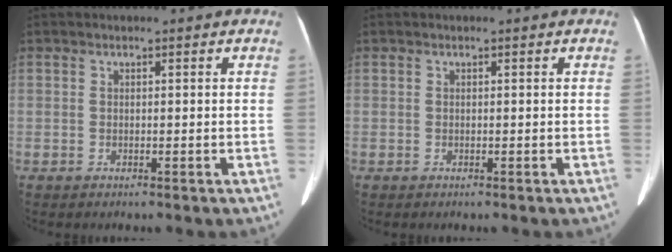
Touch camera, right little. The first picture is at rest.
{"total": 0.0}